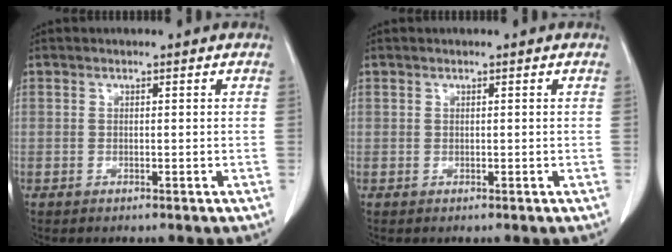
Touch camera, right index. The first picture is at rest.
{"total": 0.0}